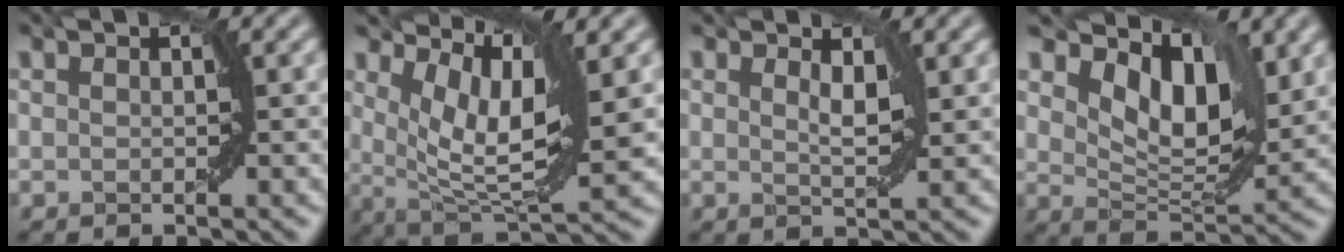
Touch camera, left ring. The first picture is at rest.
{"total": 6.5, "force": [2.5, 2.1, 5.7], "torque": [-0.110, 0.000, 0.055]}
{"total": 1.3, "force": [0.4, 0.3, 1.2], "torque": [-0.022, 0.001, 0.015]}
{"total": 7.1, "force": [3.2, 3.6, 5.2], "torque": [-0.090, 0.001, 0.059]}